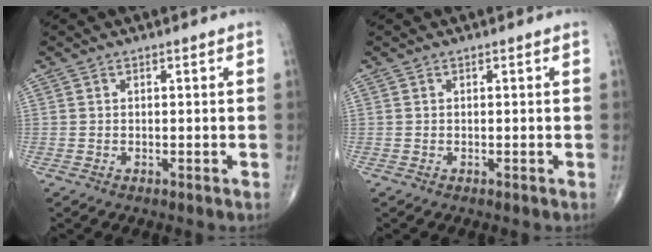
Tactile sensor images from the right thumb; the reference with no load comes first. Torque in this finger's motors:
{"motor_torque": [-0.08, -0.12, 0.26, 0.20, -0.01]}